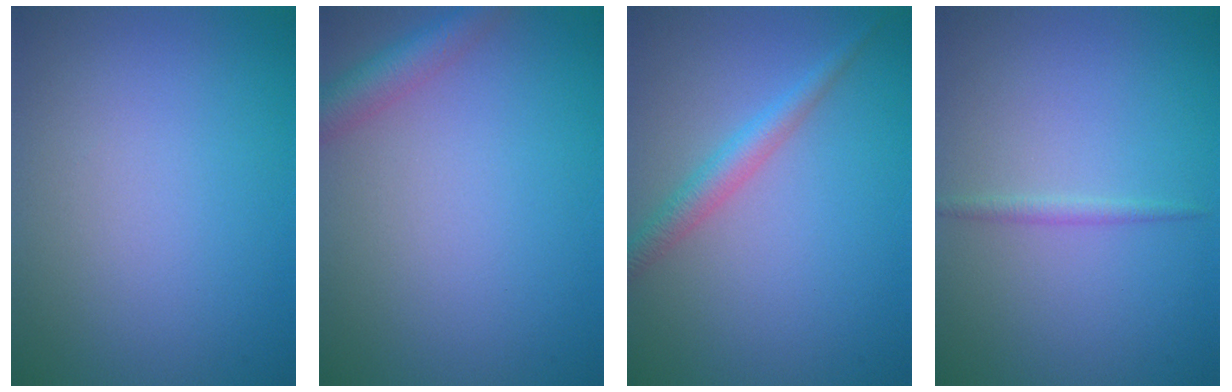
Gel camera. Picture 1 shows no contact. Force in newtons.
{"total": 2.9, "press": 2.9, "slide": 0.2}
{"total": 2.5, "press": 2.5, "slide": 0.1}
{"total": 0.9, "press": 0.9, "slide": 0.0}